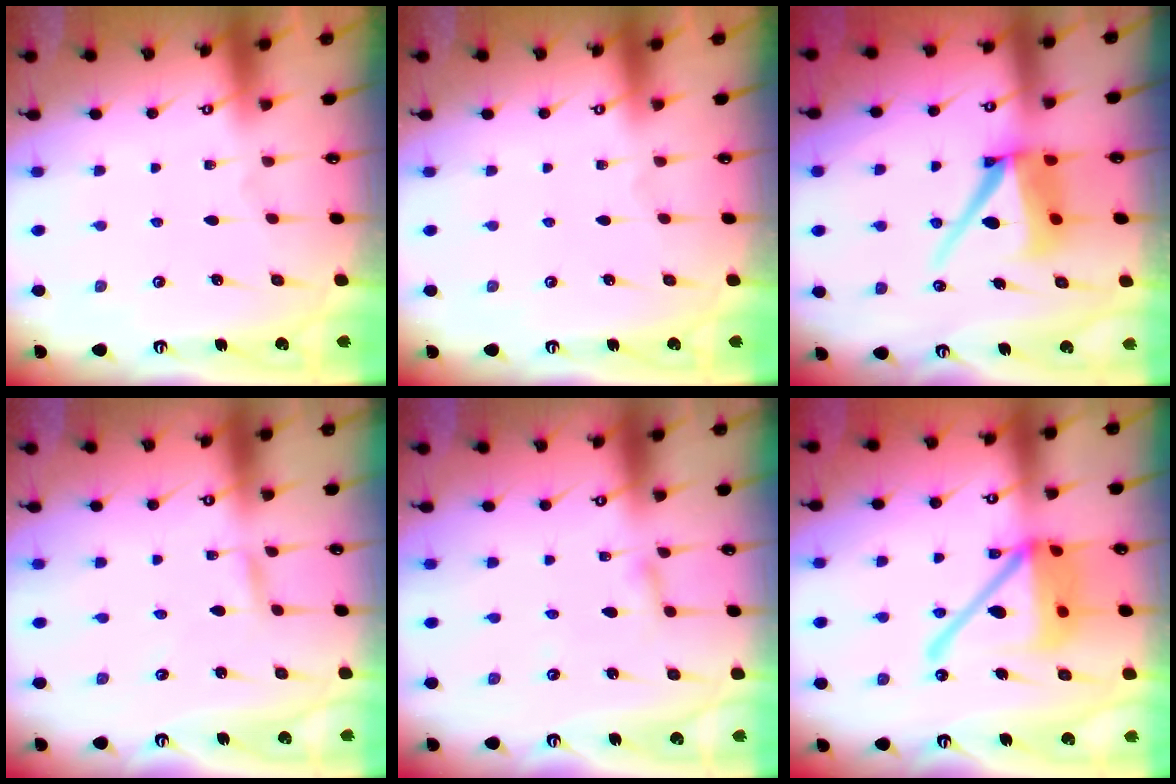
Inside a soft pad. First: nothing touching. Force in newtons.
{"total": 0.0}
{"total": 11.9, "press": 11.8, "slide": 1.5}
{"total": 2.4, "press": 2.4, "slide": 0.2}
{"total": 1.8, "press": 1.7, "slide": 0.2}
{"total": 19.4, "press": 19.3, "slide": 2.0}